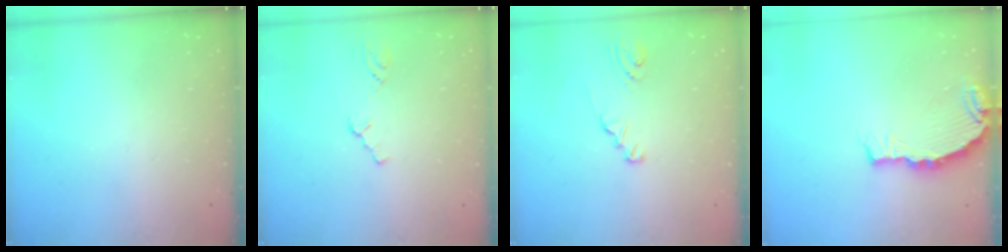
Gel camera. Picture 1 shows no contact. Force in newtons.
{"total": 0.0}
{"total": 1.7, "press": 1.7, "slide": 0.1}
{"total": 5.8, "press": 5.8, "slide": 0.1}